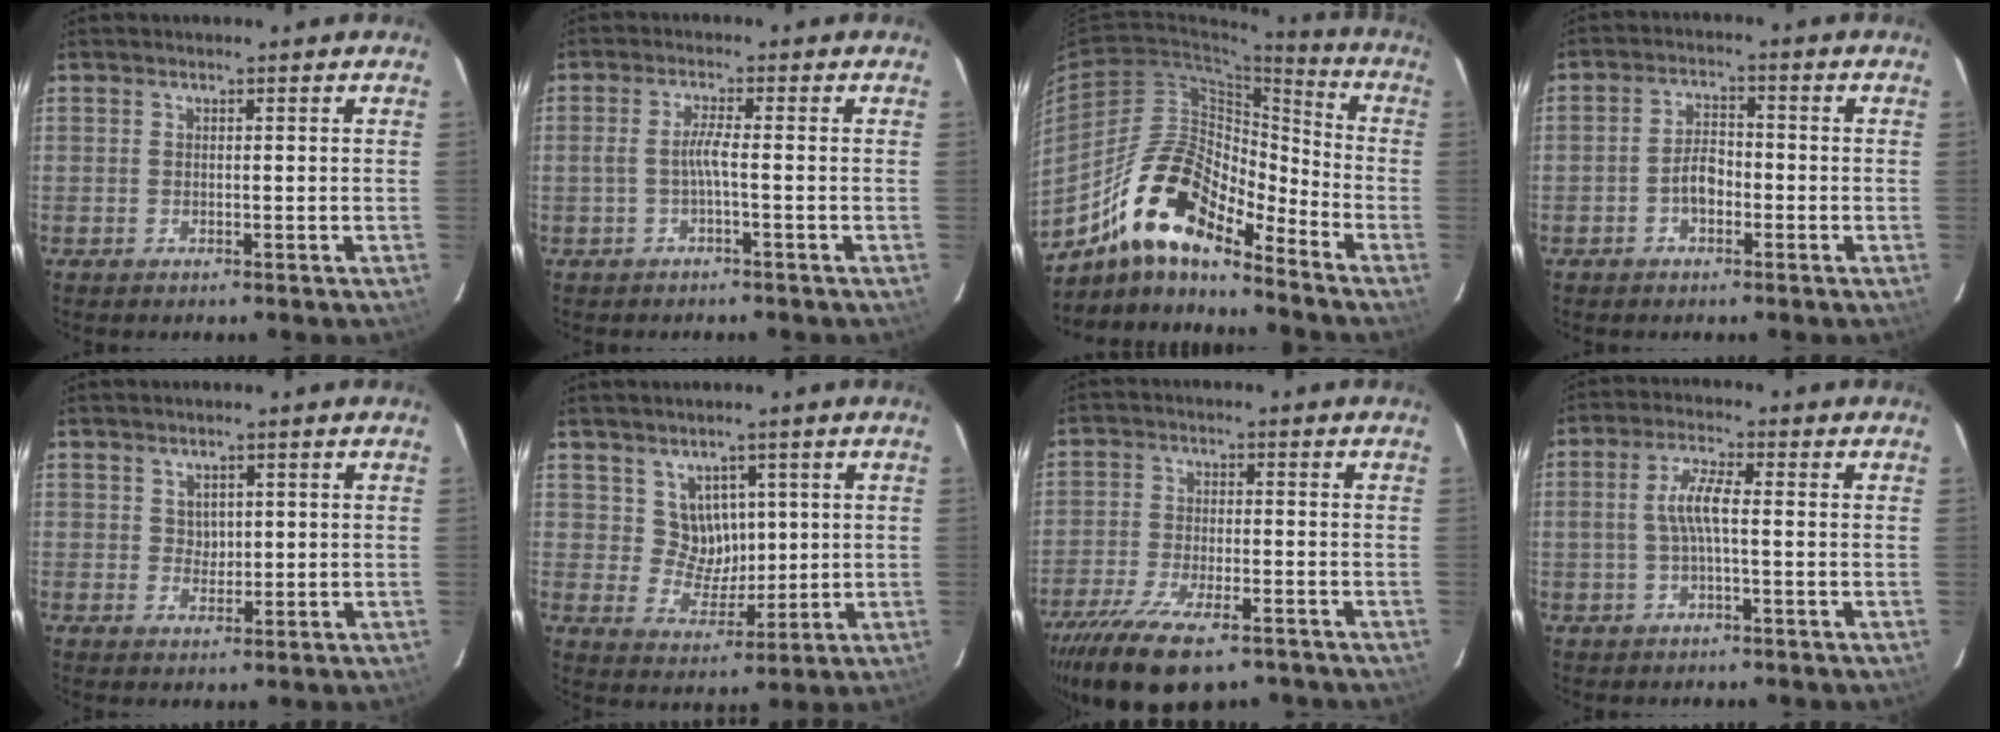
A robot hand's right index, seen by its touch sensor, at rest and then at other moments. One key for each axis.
{"total": 2.6, "fx": -1.1, "fy": -0.4, "fz": 2.4, "tx": -0.049, "ty": 0.001, "tz": -0.019}
{"total": 16.5, "fx": -12.0, "fy": 5.0, "fz": 10.1, "tx": -0.182, "ty": 0.005, "tz": -0.231}
{"total": 4.2, "fx": -1.8, "fy": 2.4, "fz": 2.9, "tx": -0.057, "ty": 0.011, "tz": -0.031}
{"total": 2.2, "fx": 0.7, "fy": 2.0, "fz": 0.8, "tx": -0.008, "ty": 0.004, "tz": 0.015}
{"total": 6.0, "fx": 2.2, "fy": 5.3, "fz": 1.7, "tx": -0.024, "ty": 0.004, "tz": 0.049}
{"total": 15.6, "fx": -11.2, "fy": 5.5, "fz": 9.4, "tx": -0.201, "ty": -0.038, "tz": -0.193}
{"total": 5.0, "fx": -0.5, "fy": 1.0, "fz": 4.9, "tx": -0.097, "ty": 0.008, "tz": -0.007}